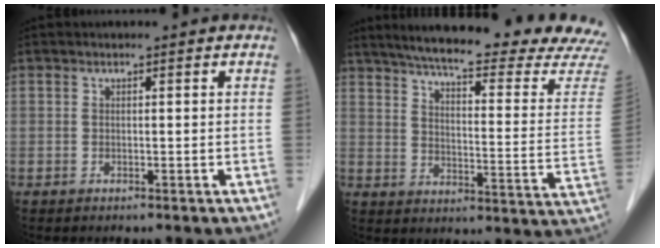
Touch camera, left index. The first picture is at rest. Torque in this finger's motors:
{"motor_torque": [0.56, -0.60, 0.42, 0.08]}